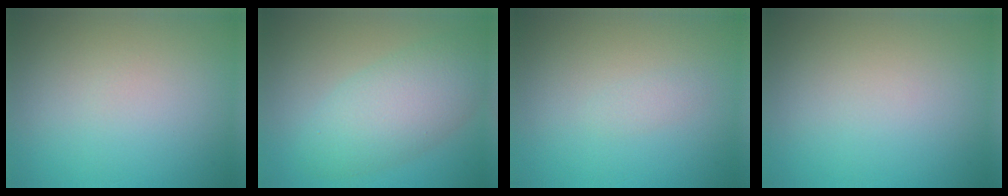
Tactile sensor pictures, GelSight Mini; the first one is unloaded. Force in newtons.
{"total": 5.8, "press": 5.8, "slide": 0.1}
{"total": 0.7, "press": 0.7, "slide": 0.1}
{"total": 0.0}